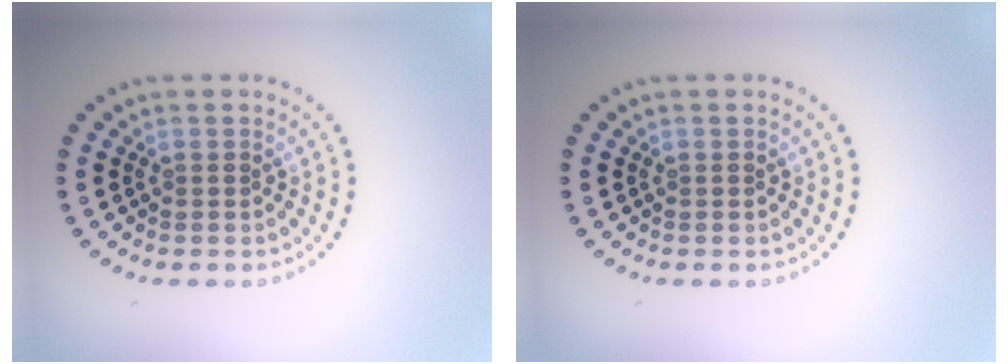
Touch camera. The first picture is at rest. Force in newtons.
{"total": 0.0}